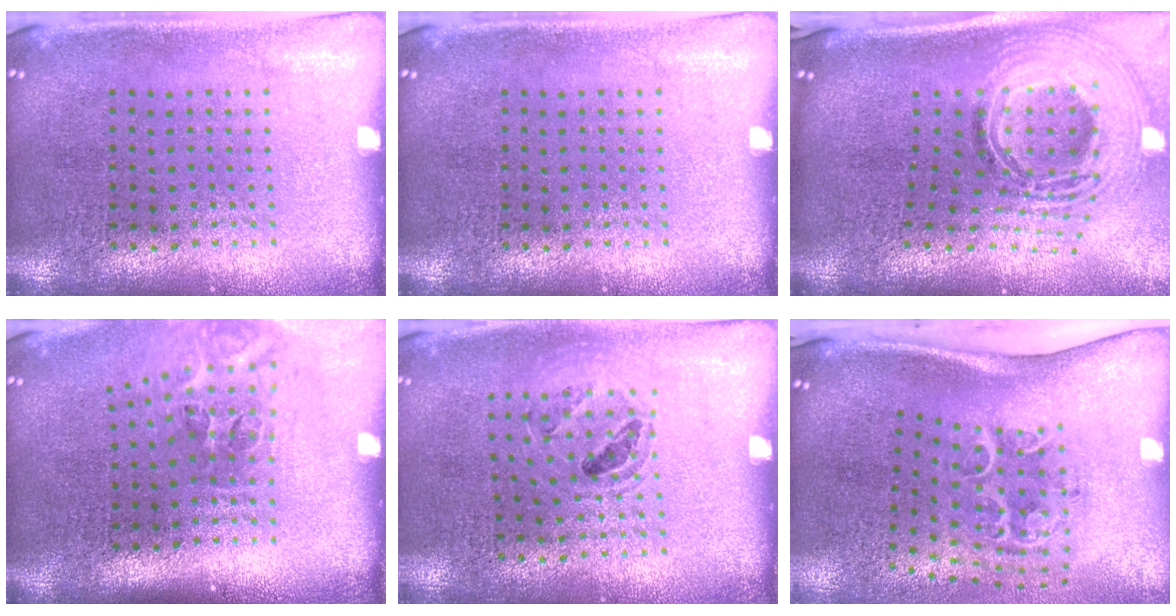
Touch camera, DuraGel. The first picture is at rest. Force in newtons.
{"total": 0.0}
{"total": 2.8, "press": 2.0, "slide": 2.0}
{"total": 2.2, "press": 1.4, "slide": 1.7}
{"total": 0.9, "press": 0.9, "slide": 0.1}
{"total": 2.2, "press": 1.3, "slide": 1.7}